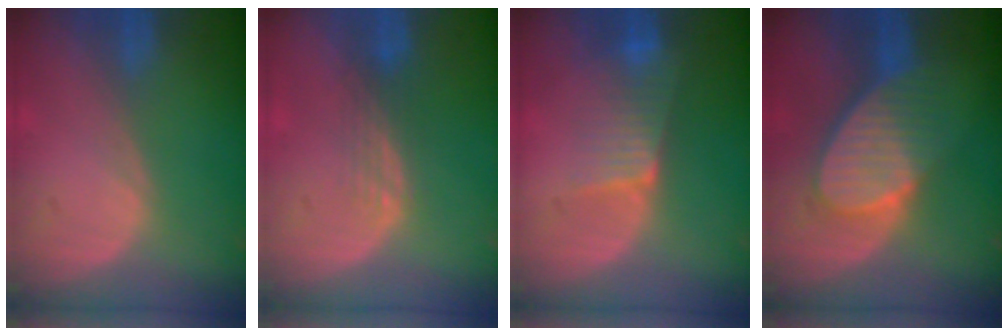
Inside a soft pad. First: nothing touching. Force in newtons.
{"total": 3.0, "press": 2.5, "slide": 1.7}
{"total": 6.4, "press": 5.5, "slide": 3.3}
{"total": 8.1, "press": 7.6, "slide": 2.8}